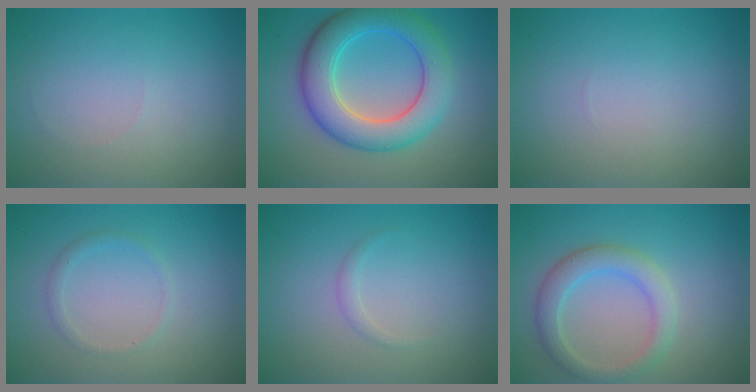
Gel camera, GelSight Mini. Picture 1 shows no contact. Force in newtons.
{"total": 7.2, "press": 7.2, "slide": 0.0}
{"total": 0.0}
{"total": 0.9, "press": 0.9, "slide": 0.1}
{"total": 0.8, "press": 0.8, "slide": 0.0}
{"total": 3.4, "press": 3.4, "slide": 0.4}